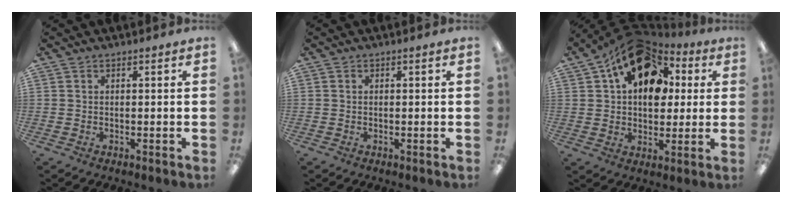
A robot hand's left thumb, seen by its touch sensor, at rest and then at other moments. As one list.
[{"total": 0.0}, {"total": 16.8, "force": [7.5, 11.0, 10.2], "torque": [-0.162, -0.026, 0.138]}]